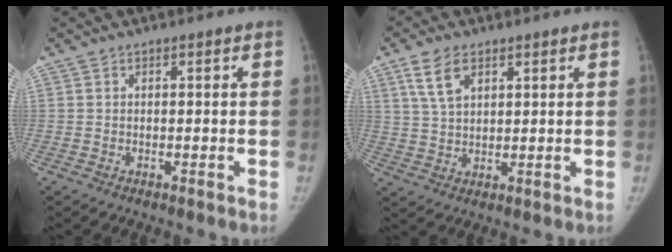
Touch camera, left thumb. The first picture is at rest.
{"total": 6.9, "force": [3.6, 3.8, 4.5], "torque": [-0.080, -0.009, 0.074]}